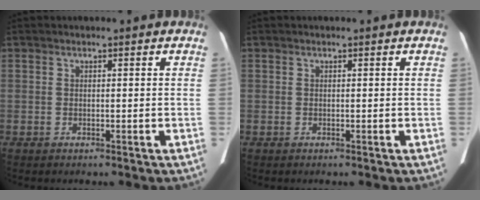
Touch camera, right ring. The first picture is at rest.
{"total": 0.0}